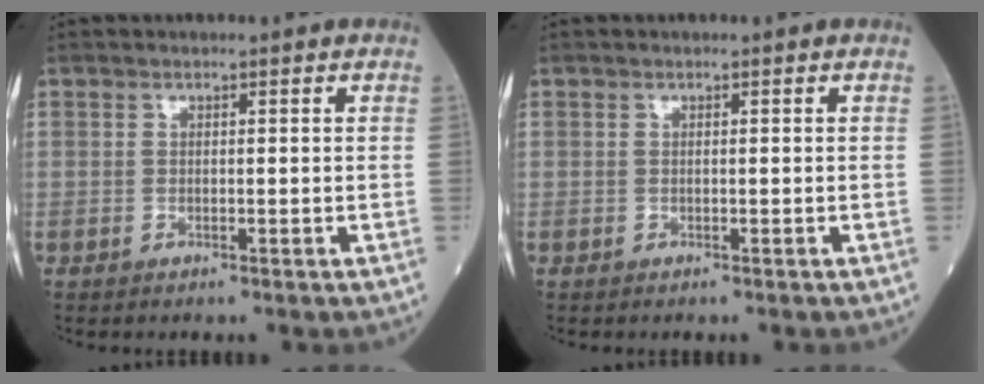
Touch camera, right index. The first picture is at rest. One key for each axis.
{"total": 0.0}